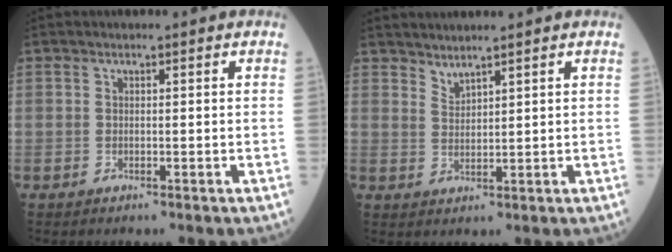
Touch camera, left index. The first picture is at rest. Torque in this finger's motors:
{"motor_torque": [-0.46, 0.37, -0.61, -0.21]}